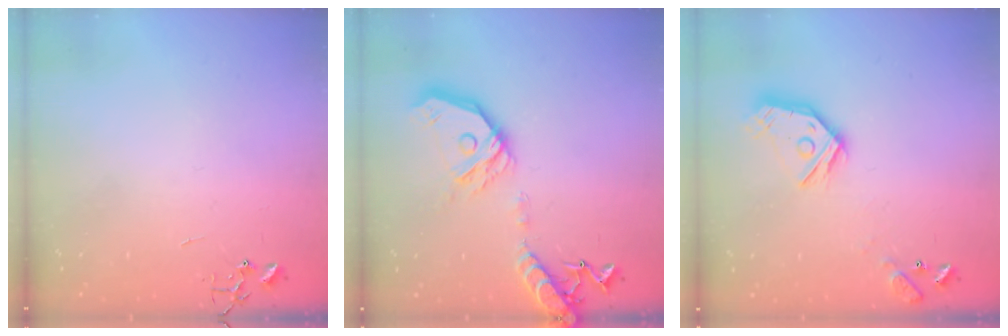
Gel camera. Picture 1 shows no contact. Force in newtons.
{"total": 17.9, "press": 17.7, "slide": 2.6}
{"total": 14.1, "press": 14.1, "slide": 1.1}